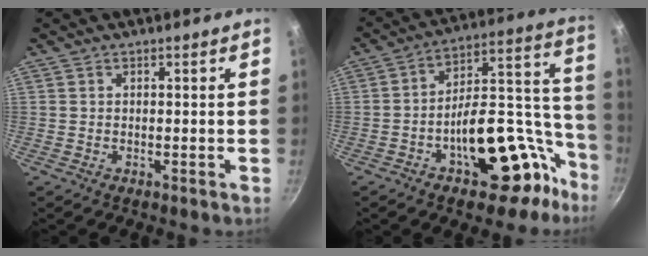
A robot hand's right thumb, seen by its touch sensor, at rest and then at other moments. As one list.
[{"total": 24.3, "force": [-11.4, 13.1, 17.0], "torque": [-0.151, 0.109, -0.157]}]